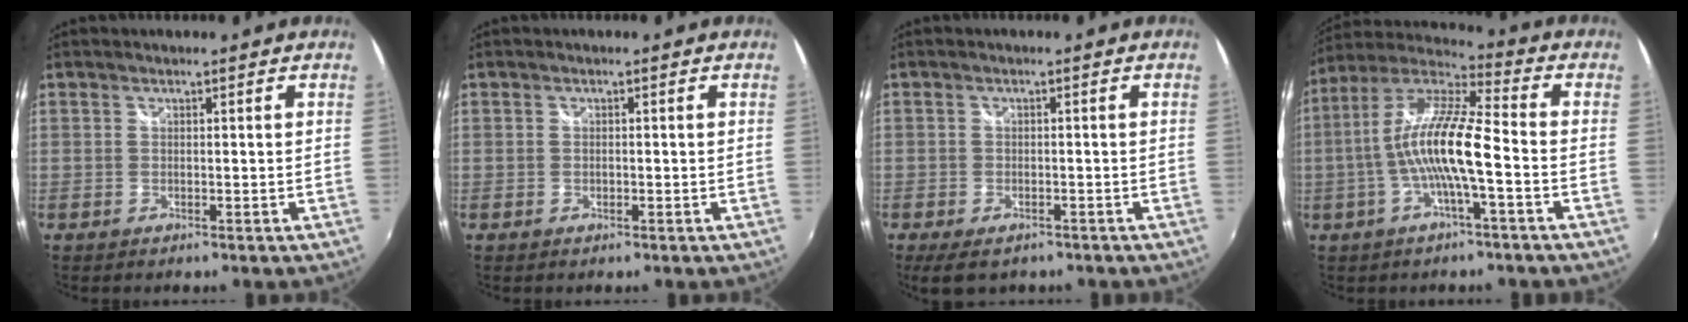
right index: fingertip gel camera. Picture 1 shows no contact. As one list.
[{"total": 0.6, "force": [-0.2, 0.5, 0.3], "torque": [-0.005, -0.001, -0.003]}, {"total": 5.8, "force": [-4.0, 2.8, 3.1], "torque": [-0.073, -0.022, -0.063]}, {"total": 13.3, "force": [-2.8, 1.7, 13.0], "torque": [-0.244, 0.007, -0.054]}]